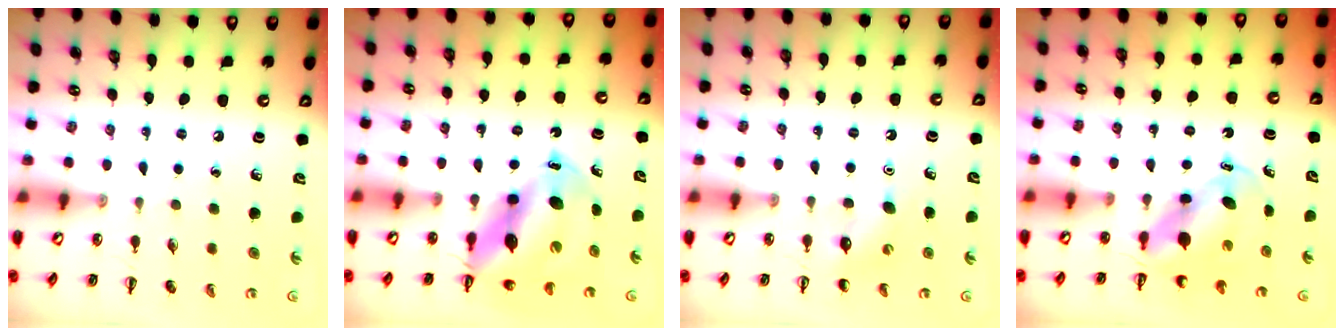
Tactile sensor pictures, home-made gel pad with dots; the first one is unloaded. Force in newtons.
{"total": 12.7, "press": 12.2, "slide": 3.7}
{"total": 5.9, "press": 5.8, "slide": 1.1}
{"total": 5.1, "press": 5.0, "slide": 0.9}